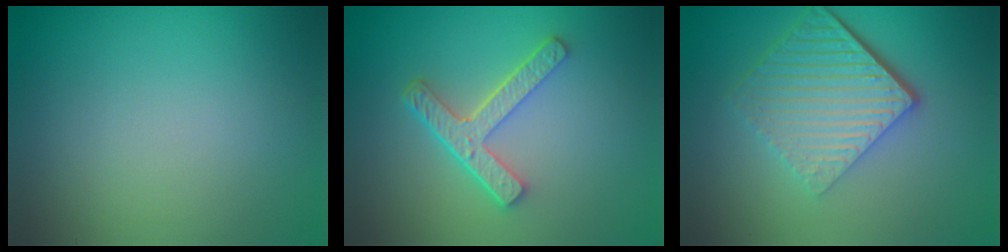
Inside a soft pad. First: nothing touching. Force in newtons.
{"total": 4.4, "press": 3.3, "slide": 2.9}
{"total": 7.0, "press": 4.5, "slide": 5.3}